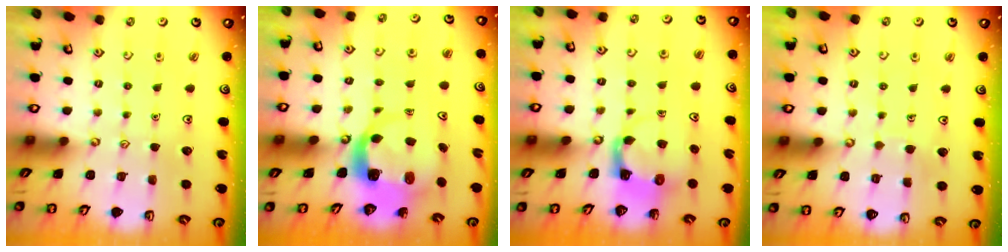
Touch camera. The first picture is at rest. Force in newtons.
{"total": 5.1, "press": 5.1, "slide": 0.7}
{"total": 4.0, "press": 3.9, "slide": 0.7}
{"total": 2.2, "press": 2.2, "slide": 0.1}